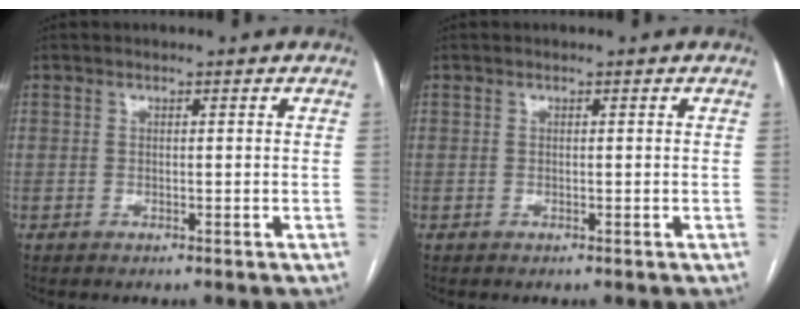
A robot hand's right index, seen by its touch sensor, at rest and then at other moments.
{"total": 0.0}